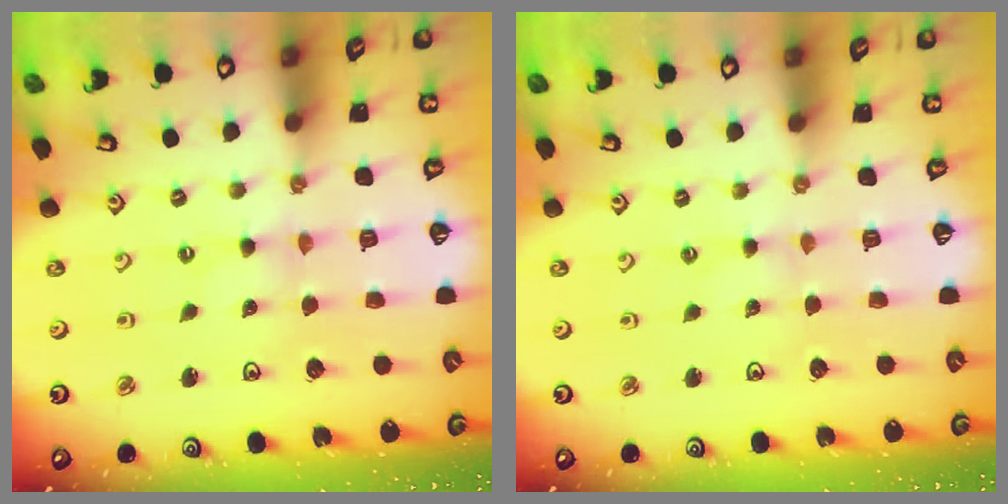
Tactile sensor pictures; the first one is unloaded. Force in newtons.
{"total": 0.0}